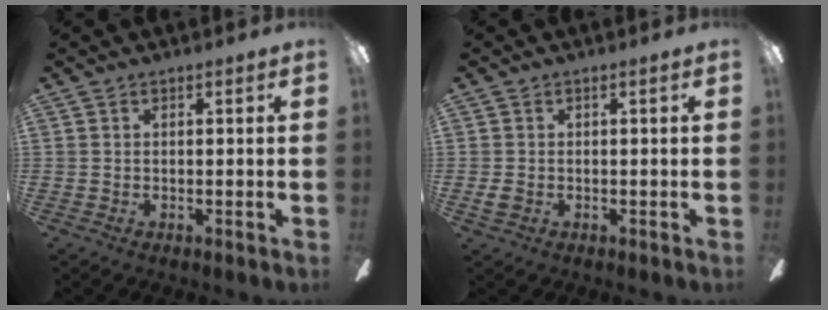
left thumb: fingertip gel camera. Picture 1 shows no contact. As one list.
[{"total": 1.6, "force": [-0.6, 1.0, 1.0], "torque": [-0.025, 0.000, -0.012]}]